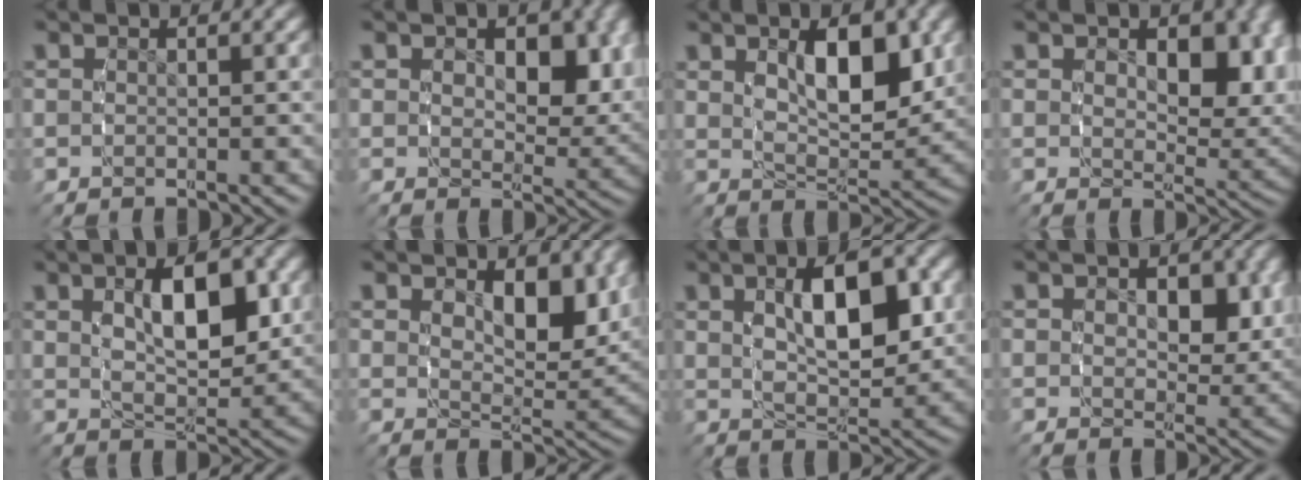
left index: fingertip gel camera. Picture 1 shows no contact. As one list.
[{"total": 4.5, "force": [1.3, 2.6, 3.5], "torque": [-0.052, -0.019, 0.029]}, {"total": 5.7, "force": [1.6, 2.2, 5.0], "torque": [-0.078, -0.015, 0.035]}, {"total": 5.5, "force": [1.7, 2.8, 4.4], "torque": [-0.059, -0.019, 0.035]}, {"total": 5.8, "force": [1.0, 2.4, 5.2], "torque": [-0.082, -0.008, 0.026]}, {"total": 4.9, "force": [2.2, 2.0, 3.9], "torque": [-0.057, -0.019, 0.045]}, {"total": 6.7, "force": [1.0, 2.7, 6.1], "torque": [-0.096, -0.006, 0.028]}, {"total": 3.4, "force": [1.1, 2.1, 2.4], "torque": [-0.039, -0.018, 0.025]}]